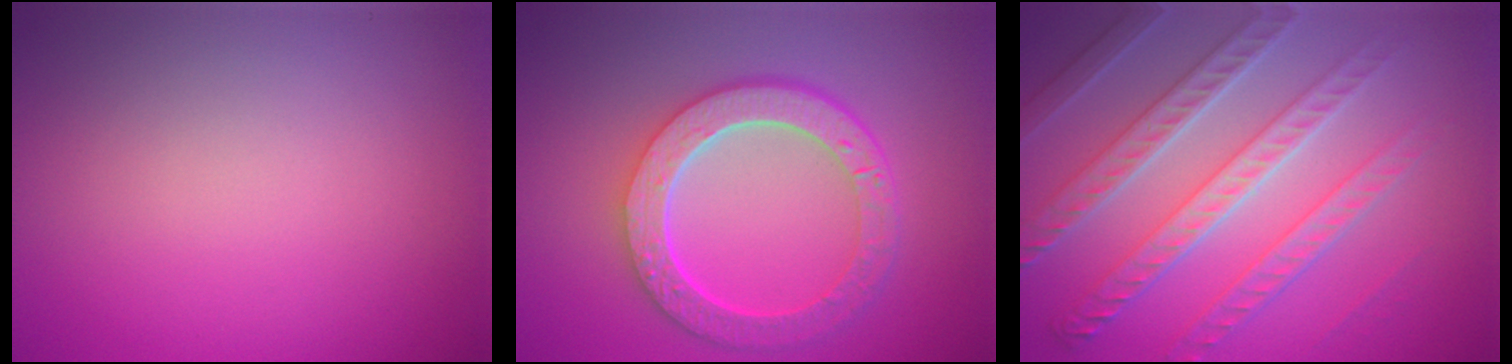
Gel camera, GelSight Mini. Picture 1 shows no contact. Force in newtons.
{"total": 6.4, "press": 4.9, "slide": 4.1}
{"total": 6.2, "press": 5.6, "slide": 2.7}